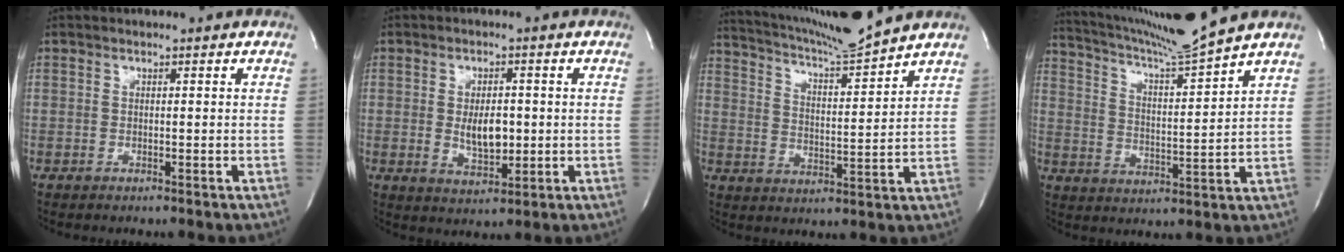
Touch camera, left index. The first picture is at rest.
{"total": 5.3, "force": [-0.4, 2.5, 4.7], "torque": [-0.082, -0.012, 0.001]}
{"total": 11.6, "force": [10.8, -2.0, 3.6], "torque": [-0.075, -0.024, 0.178]}
{"total": 12.2, "force": [11.0, -3.2, 4.1], "torque": [-0.084, -0.035, 0.189]}